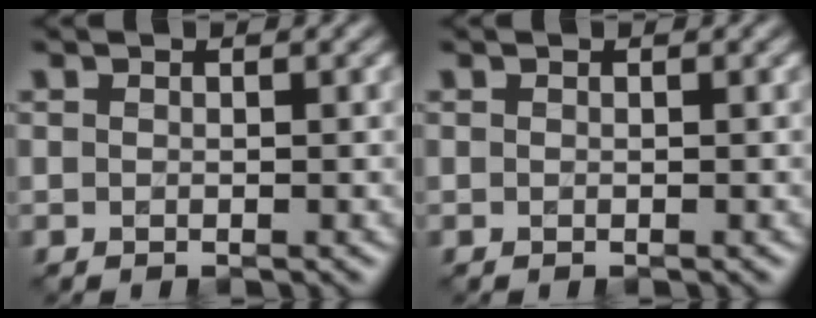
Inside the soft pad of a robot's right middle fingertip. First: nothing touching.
{"total": 0.0}